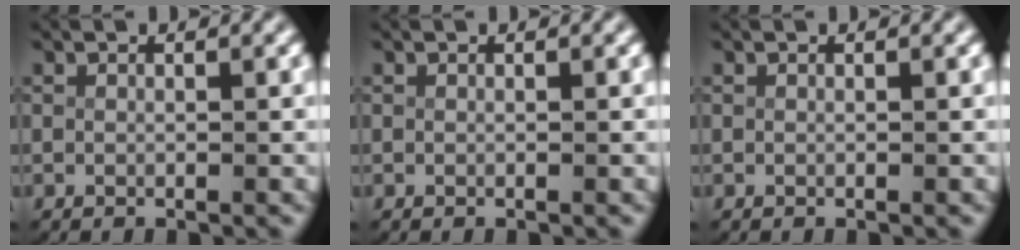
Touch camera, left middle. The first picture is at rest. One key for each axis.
{"total": 0.0}
{"total": 0.0}